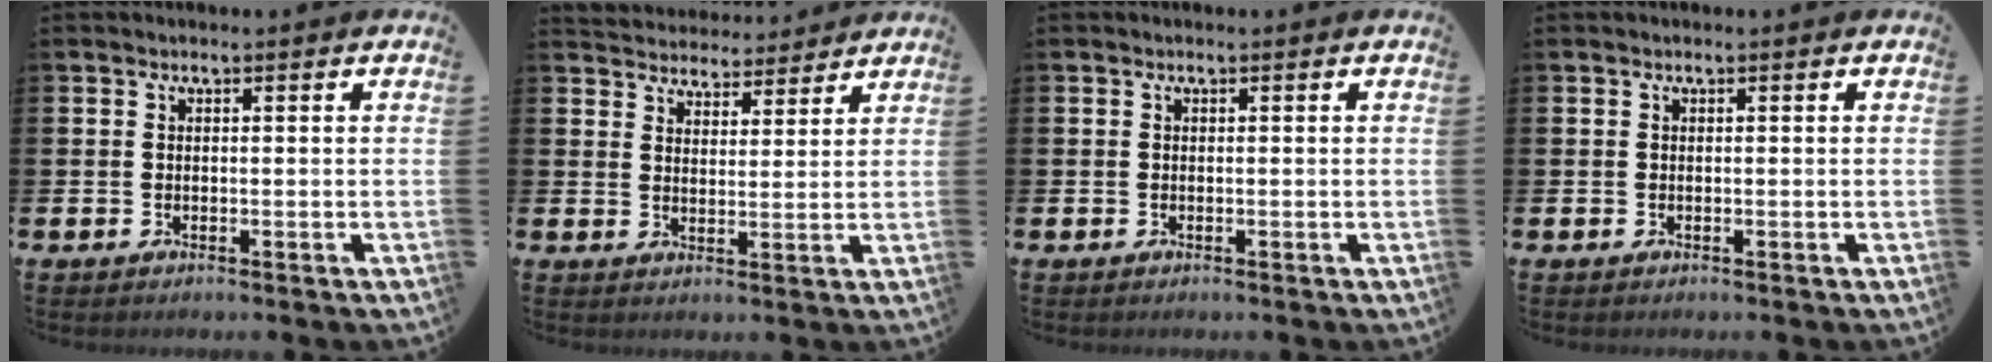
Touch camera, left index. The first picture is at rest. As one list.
[{"total": 4.4, "force": [4.3, 0.9, -0.5], "torque": [-0.005, -0.029, 0.078]}, {"total": 0.0}, {"total": 0.0}]